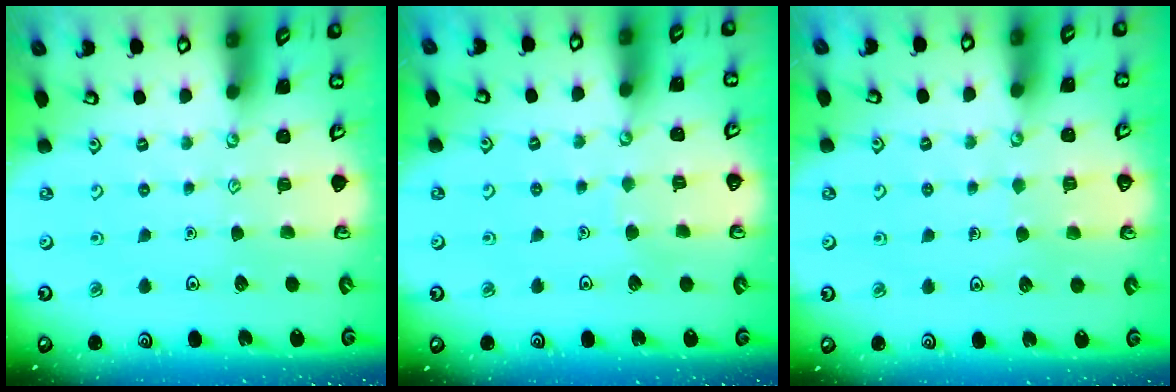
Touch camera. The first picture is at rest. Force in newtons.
{"total": 2.3, "press": 2.3, "slide": 0.1}
{"total": 4.3, "press": 4.3, "slide": 0.3}